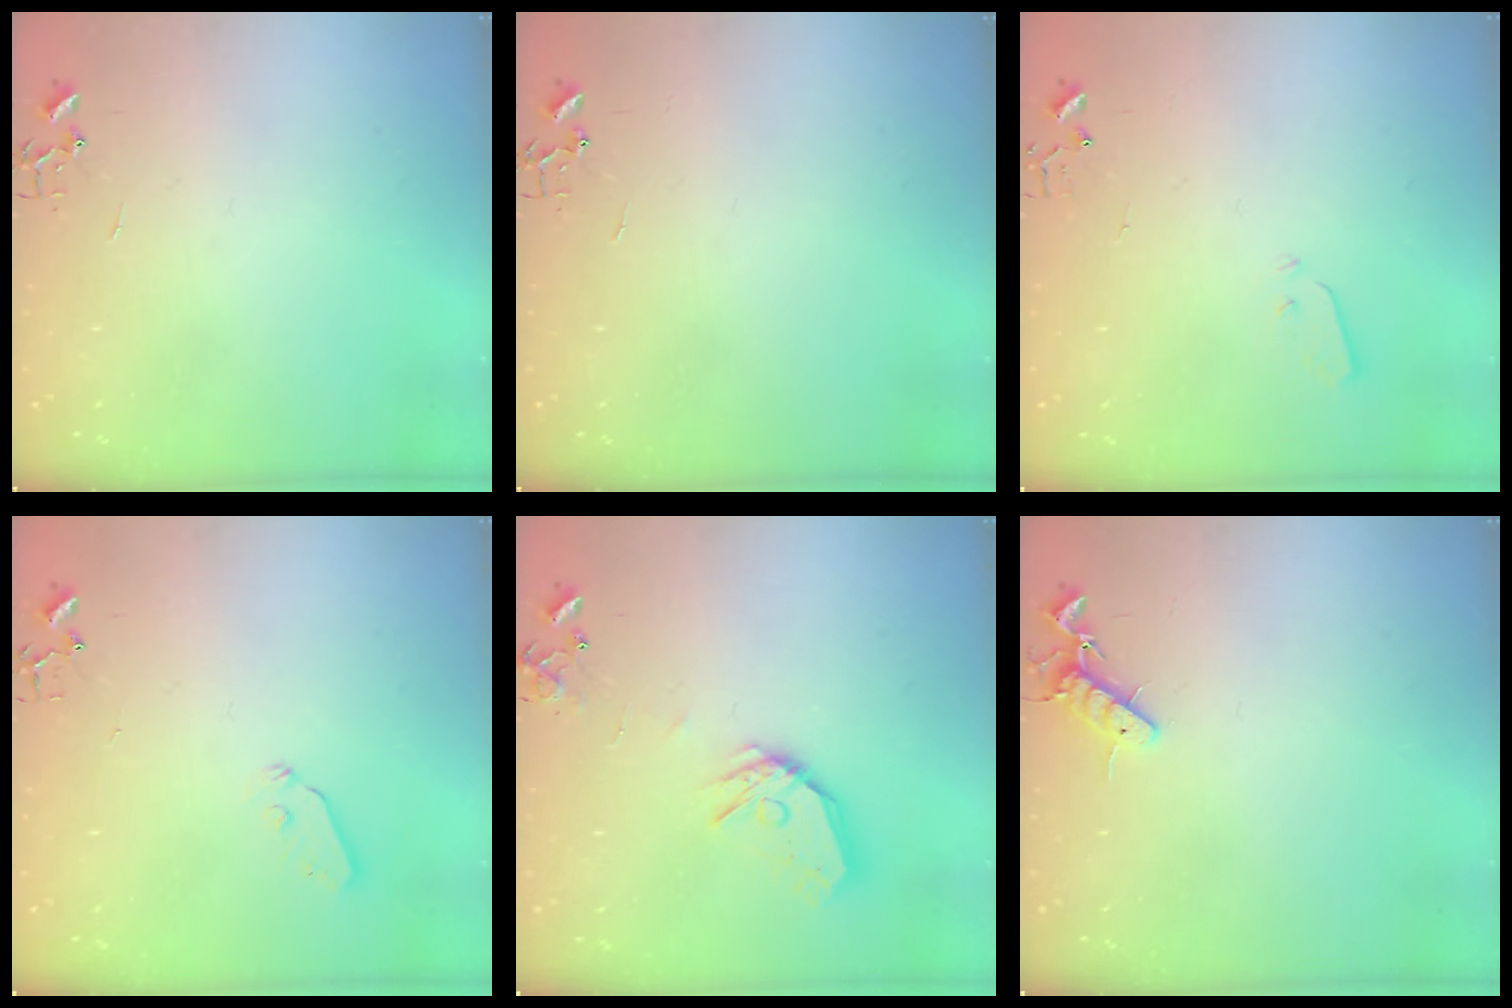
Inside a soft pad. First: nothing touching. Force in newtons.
{"total": 0.0}
{"total": 3.0, "press": 2.9, "slide": 0.3}
{"total": 4.4, "press": 4.3, "slide": 0.8}
{"total": 12.5, "press": 12.4, "slide": 0.9}
{"total": 8.6, "press": 8.5, "slide": 1.3}